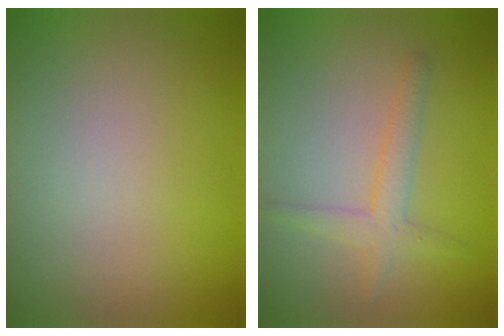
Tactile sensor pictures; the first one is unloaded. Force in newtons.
{"total": 2.3, "press": 2.3, "slide": 0.1}